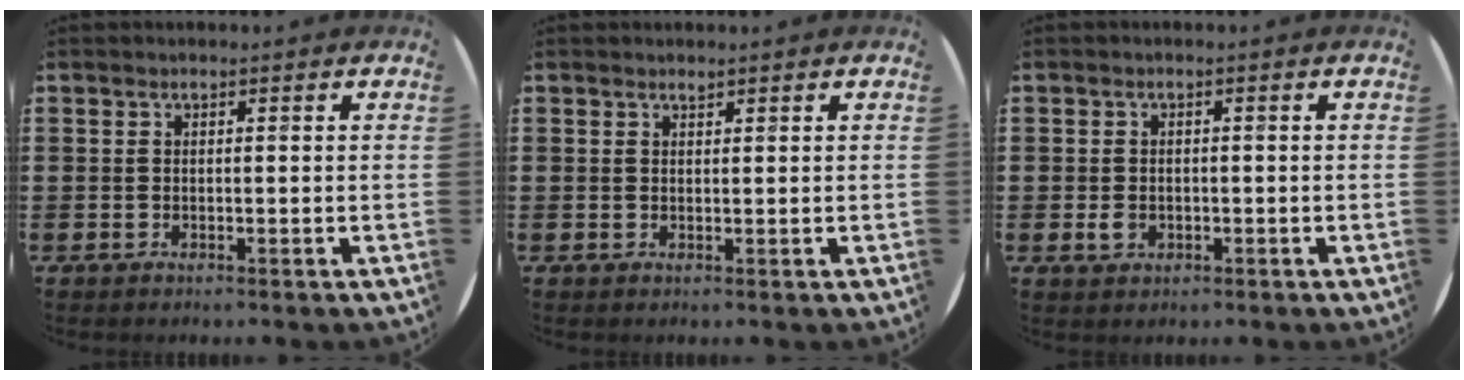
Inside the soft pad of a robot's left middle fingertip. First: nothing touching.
{"total": 0.5, "force": [0.5, 0.0, 0.1], "torque": [-0.002, 0.001, 0.010]}
{"total": 1.5, "force": [-0.3, 1.1, 1.0], "torque": [-0.020, 0.005, -0.007]}